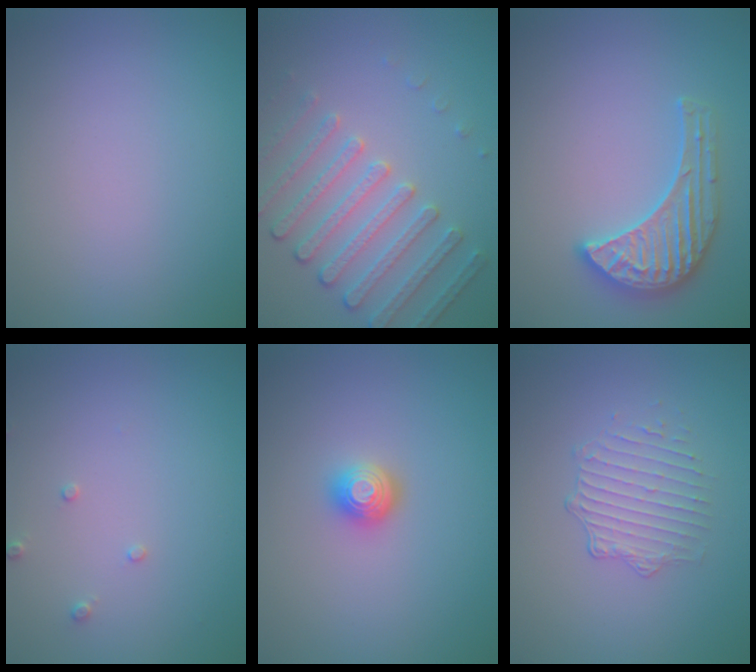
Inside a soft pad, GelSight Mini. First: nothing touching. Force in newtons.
{"total": 4.2, "press": 3.8, "slide": 1.8}
{"total": 3.6, "press": 3.5, "slide": 0.5}
{"total": 0.8, "press": 0.8, "slide": 0.2}
{"total": 1.8, "press": 1.3, "slide": 1.2}
{"total": 1.9, "press": 1.4, "slide": 1.4}